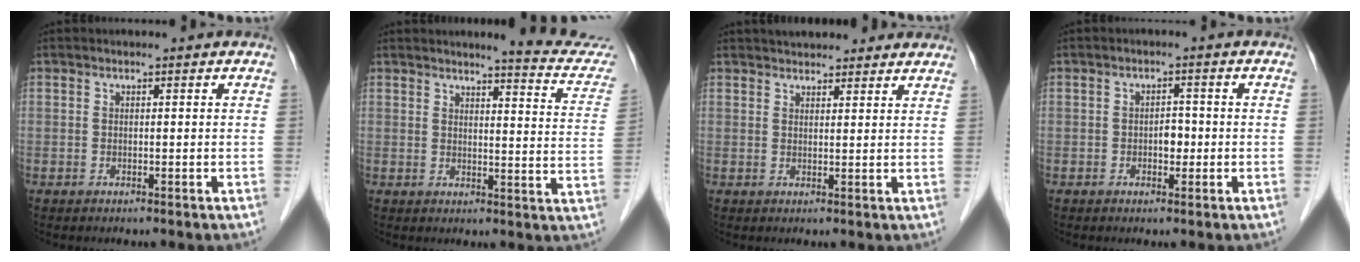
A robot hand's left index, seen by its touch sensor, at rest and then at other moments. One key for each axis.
{"total": 11.6, "fx": 11.0, "fy": 0.1, "fz": 3.5, "tx": -0.028, "ty": -0.057, "tz": 0.108}
{"total": 10.5, "fx": 9.4, "fy": 2.6, "fz": 3.9, "tx": -0.043, "ty": 0.030, "tz": 0.115}
{"total": 2.2, "fx": -0.5, "fy": 1.2, "fz": 1.8, "tx": -0.027, "ty": 0.004, "tz": -0.006}